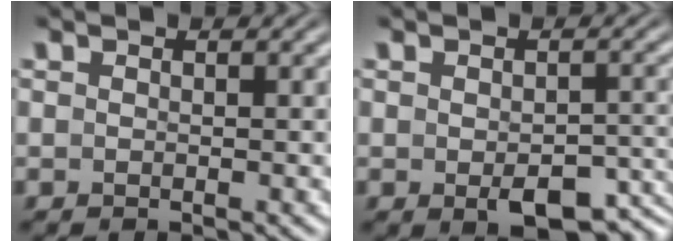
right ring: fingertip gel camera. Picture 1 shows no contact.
{"total": 4.5, "force": [-2.9, 1.7, 2.9], "torque": [-0.035, -0.018, -0.036]}